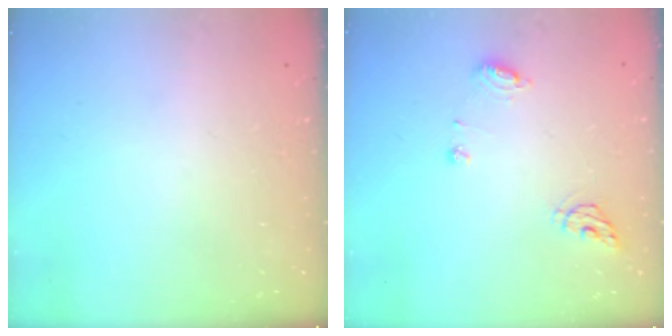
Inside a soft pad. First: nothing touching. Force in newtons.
{"total": 7.2, "press": 7.2, "slide": 0.8}